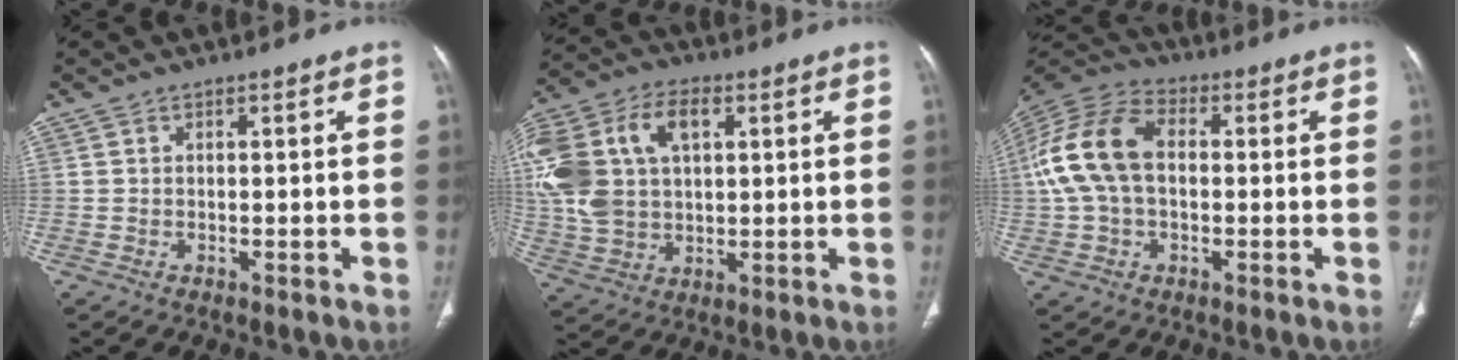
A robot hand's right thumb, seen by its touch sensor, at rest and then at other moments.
{"total": 20.1, "force": [4.6, 13.1, 14.5], "torque": [-0.316, 0.016, 0.085]}
{"total": 14.9, "force": [0.9, 9.6, 11.3], "torque": [-0.235, 0.036, 0.009]}